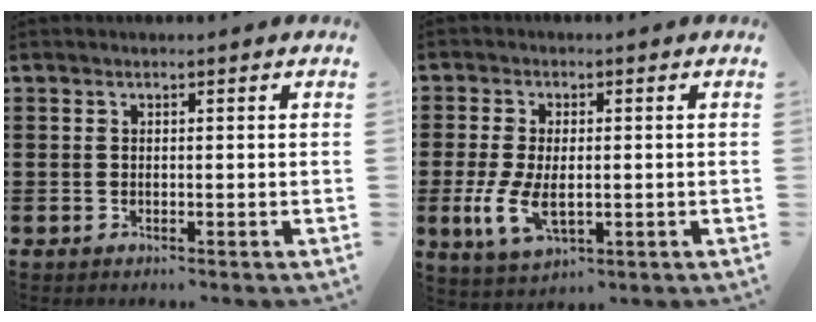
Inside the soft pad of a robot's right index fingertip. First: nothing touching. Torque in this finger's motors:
{"motor_torque": [1.74, 0.40, 0.27, 0.21]}